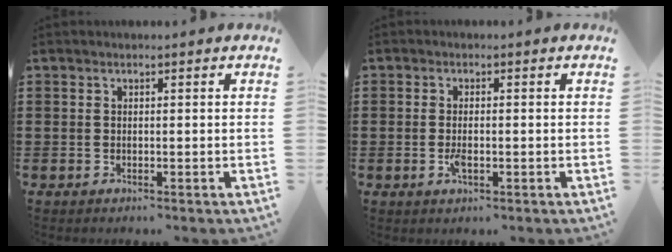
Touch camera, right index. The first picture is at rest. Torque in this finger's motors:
{"motor_torque": [-0.05, 0.01, 0.07, 0.01]}